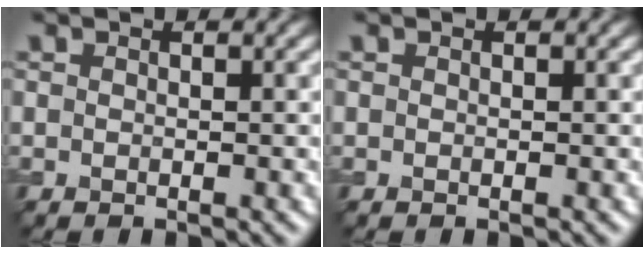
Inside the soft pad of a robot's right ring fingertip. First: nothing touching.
{"total": 0.0}